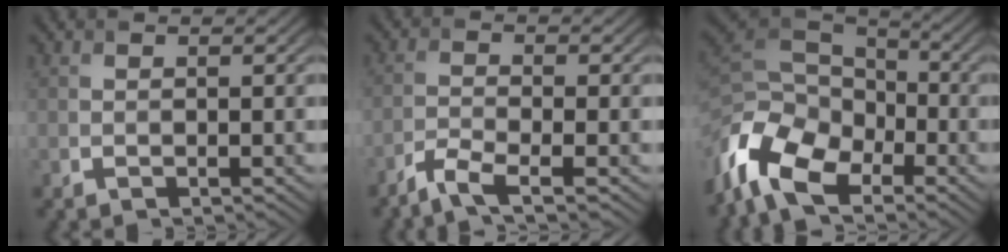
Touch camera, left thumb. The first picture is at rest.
{"total": 3.4, "force": [-2.5, 0.4, 2.2], "torque": [-0.048, -0.002, -0.064]}
{"total": 13.5, "force": [-7.4, 7.6, 8.3], "torque": [-0.210, -0.030, -0.149]}